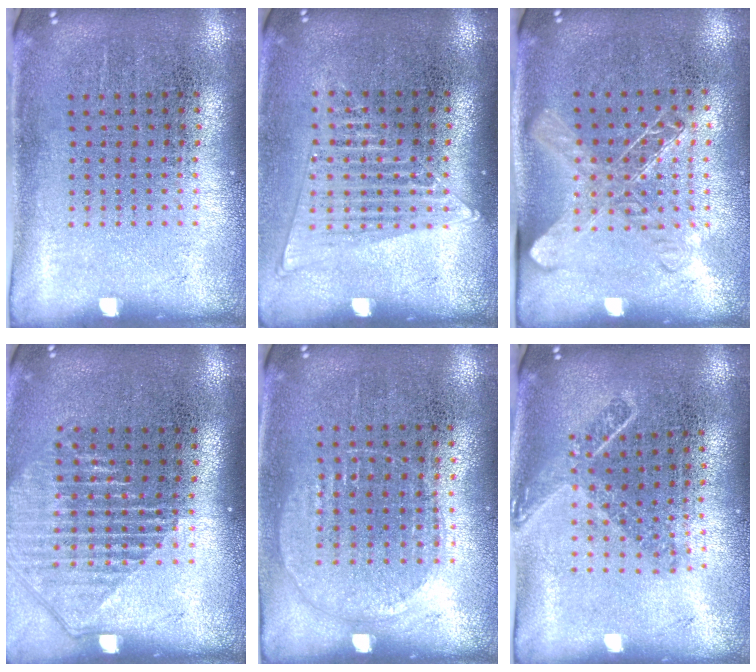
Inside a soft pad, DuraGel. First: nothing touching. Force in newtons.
{"total": 1.5, "press": 1.3, "slide": 0.6}
{"total": 1.4, "press": 1.2, "slide": 0.6}
{"total": 1.3, "press": 1.2, "slide": 0.6}
{"total": 1.0, "press": 0.9, "slide": 0.4}
{"total": 1.8, "press": 1.3, "slide": 1.2}